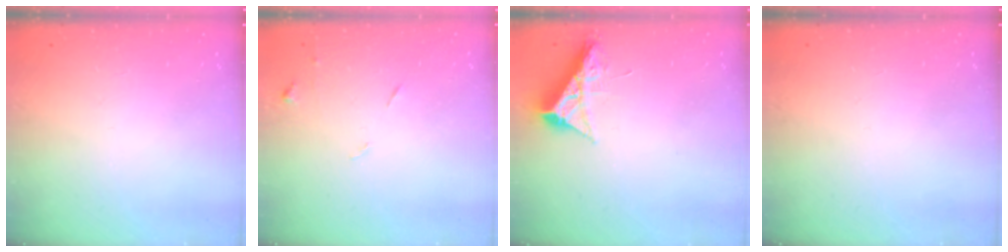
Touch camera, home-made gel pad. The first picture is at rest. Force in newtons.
{"total": 5.3, "press": 5.2, "slide": 0.7}
{"total": 8.4, "press": 8.4, "slide": 0.4}
{"total": 0.0}